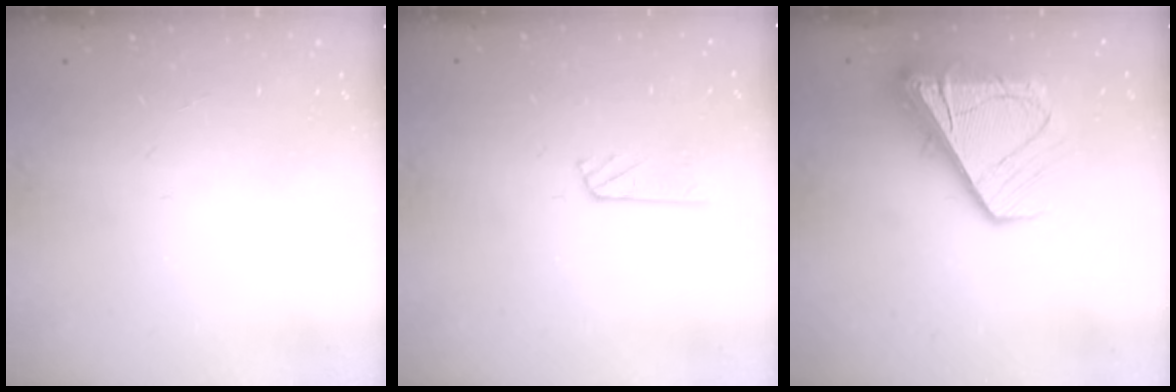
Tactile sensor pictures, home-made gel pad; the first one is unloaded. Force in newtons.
{"total": 2.8, "press": 2.8, "slide": 0.2}
{"total": 13.5, "press": 13.4, "slide": 1.6}